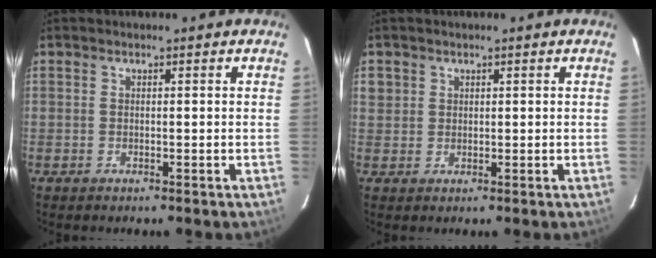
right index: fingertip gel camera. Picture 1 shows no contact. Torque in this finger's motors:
{"motor_torque": [-0.14, 0.05, -0.01, 0.00]}